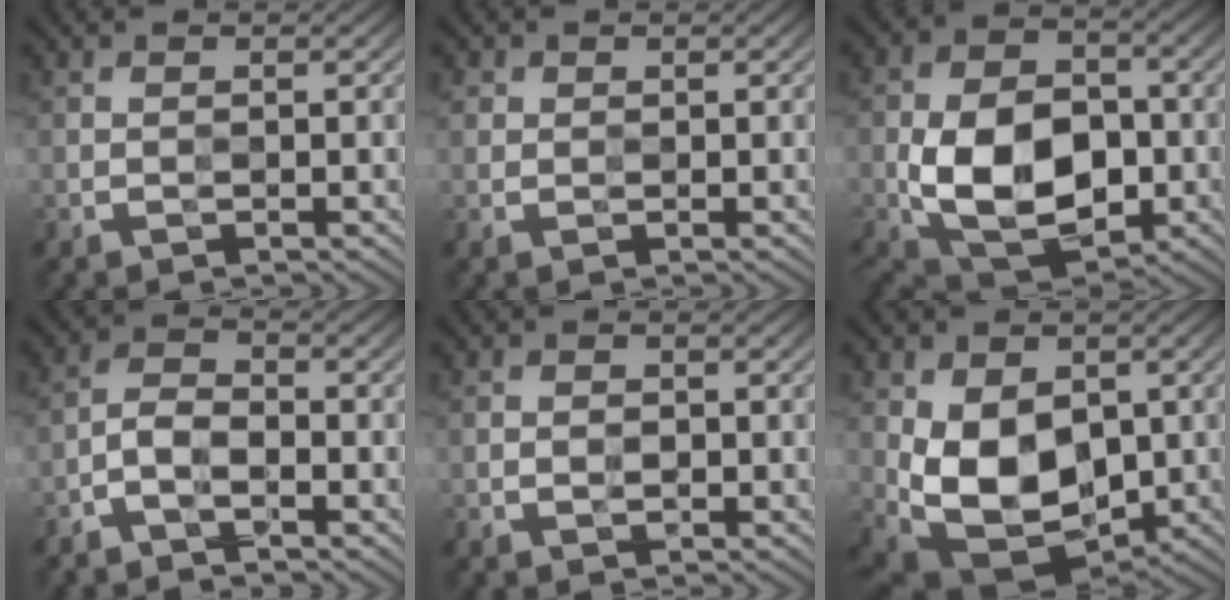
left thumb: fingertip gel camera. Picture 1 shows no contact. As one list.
[{"total": 1.2, "force": [0.6, 1.0, 0.3], "torque": [-0.003, -0.001, 0.010]}, {"total": 12.6, "force": [-3.3, 7.9, 9.3], "torque": [-0.189, -0.018, -0.063]}, {"total": 3.4, "force": [-2.3, 1.3, 2.2], "torque": [-0.044, 0.006, -0.053]}, {"total": 1.1, "force": [-0.4, 0.7, 0.7], "torque": [-0.010, -0.001, -0.008]}, {"total": 11.2, "force": [-1.0, 7.6, 8.2], "torque": [-0.166, -0.029, -0.012]}]